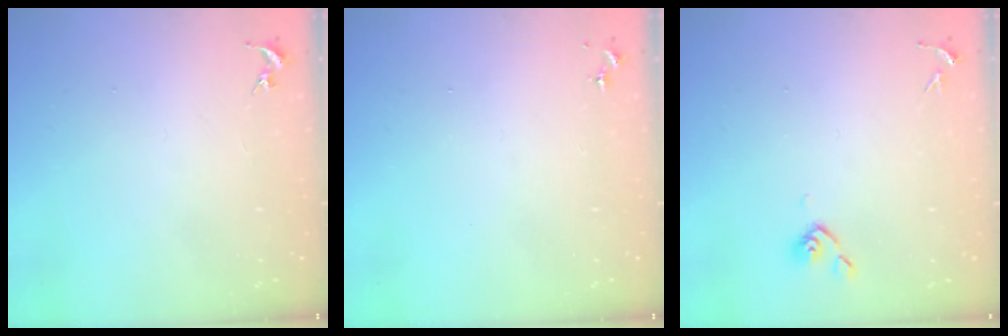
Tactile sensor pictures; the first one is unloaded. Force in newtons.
{"total": 0.0}
{"total": 3.8, "press": 3.7, "slide": 0.8}